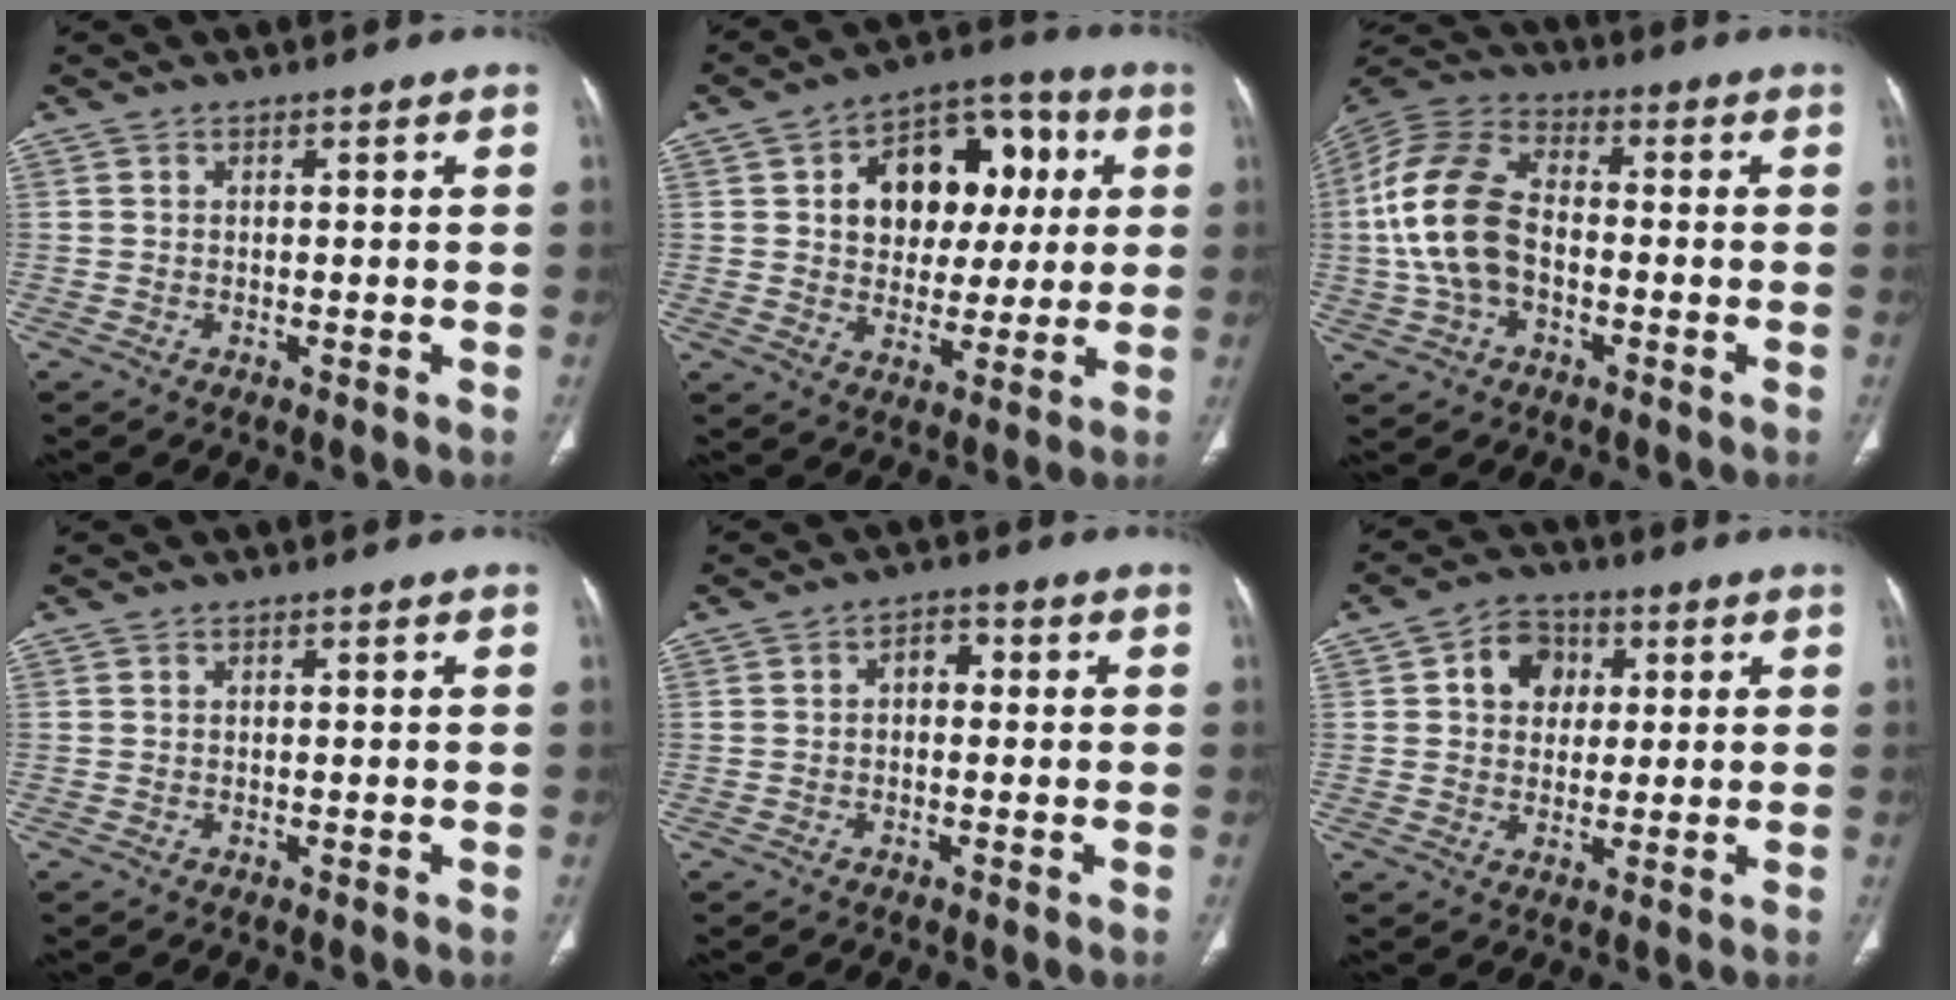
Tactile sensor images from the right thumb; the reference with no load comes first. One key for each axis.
{"total": 16.8, "fx": 3.8, "fy": 11.8, "fz": 11.3, "tx": -0.110, "ty": 0.017, "tz": 0.058}
{"total": 15.0, "fx": -1.4, "fy": 9.6, "fz": 11.5, "tx": -0.240, "ty": 0.035, "tz": -0.031}
{"total": 0.0}
{"total": 3.1, "fx": 0.1, "fy": 2.1, "fz": 2.2, "tx": -0.022, "ty": 0.012, "tz": -0.007}
{"total": 7.7, "fx": 2.0, "fy": 6.3, "fz": 3.9, "tx": -0.027, "ty": 0.004, "tz": 0.028}